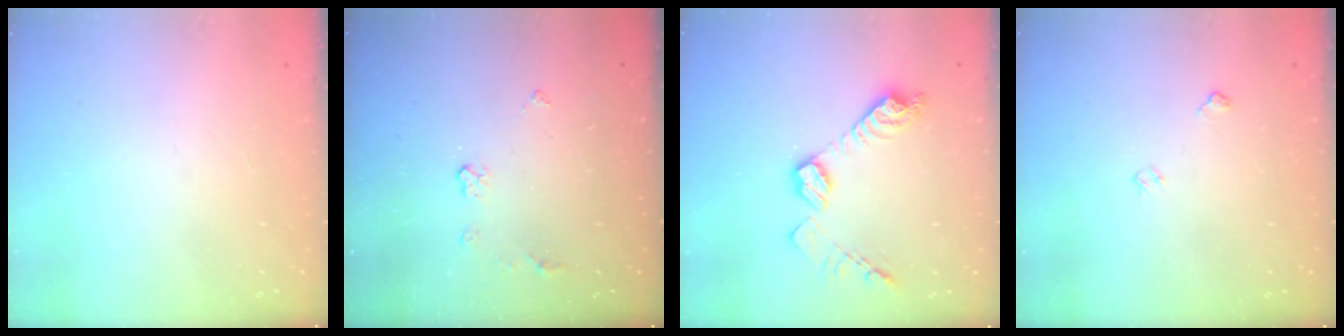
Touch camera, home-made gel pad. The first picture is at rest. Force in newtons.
{"total": 3.4, "press": 3.4, "slide": 0.4}
{"total": 12.6, "press": 12.6, "slide": 0.8}
{"total": 4.4, "press": 4.4, "slide": 0.6}